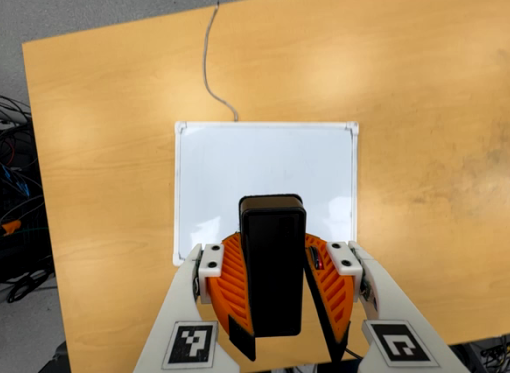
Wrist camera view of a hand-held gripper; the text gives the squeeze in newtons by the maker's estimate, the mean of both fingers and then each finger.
{"total": 8.7, "left": 9.2, "right": 8.3}